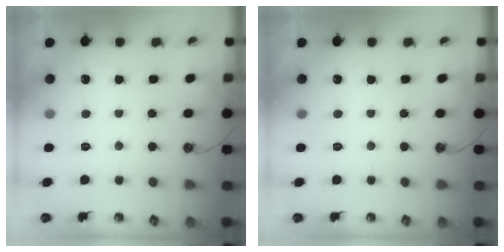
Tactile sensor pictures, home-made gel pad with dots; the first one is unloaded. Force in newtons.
{"total": 0.0}